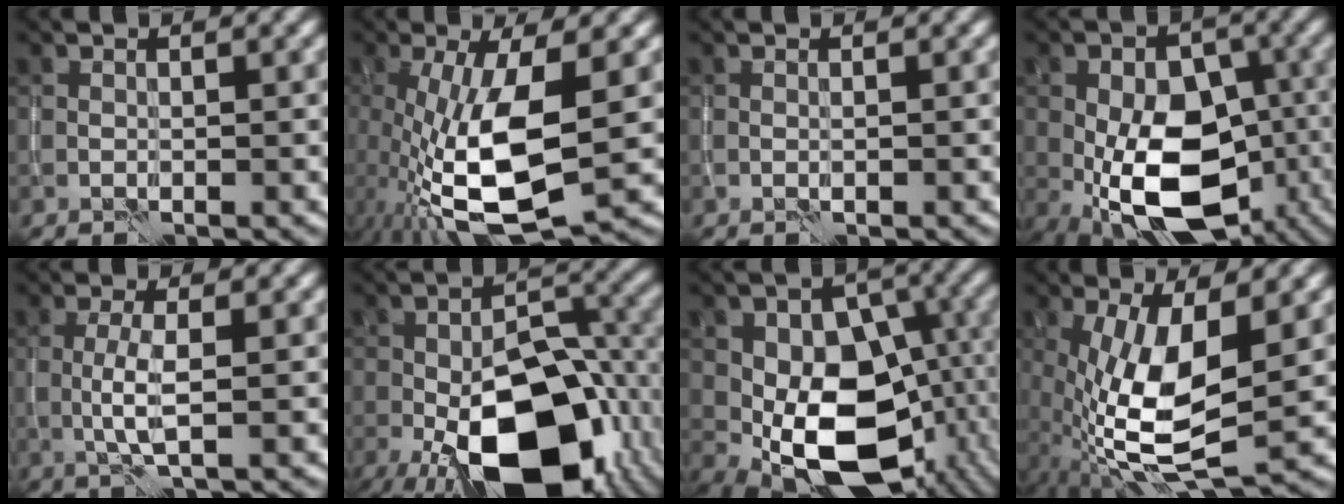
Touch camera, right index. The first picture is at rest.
{"total": 11.7, "force": [-2.0, 4.4, 10.6], "torque": [-0.220, -0.026, -0.032]}
{"total": 0.0}
{"total": 14.5, "force": [-4.0, 9.1, 10.6], "torque": [-0.169, -0.025, -0.050]}
{"total": 2.7, "force": [-0.3, 0.4, 2.7], "torque": [-0.059, -0.001, -0.007]}
{"total": 17.5, "force": [-7.1, 9.3, 13.0], "torque": [-0.206, -0.036, -0.106]}
{"total": 15.0, "force": [-2.7, 10.3, 10.5], "torque": [-0.164, -0.021, -0.024]}
{"total": 10.4, "force": [-1.1, 3.9, 9.5], "torque": [-0.197, -0.015, -0.022]}